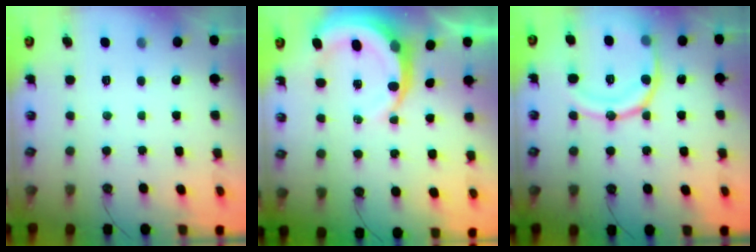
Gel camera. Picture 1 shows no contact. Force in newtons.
{"total": 7.7, "press": 7.6, "slide": 1.0}
{"total": 17.2, "press": 17.1, "slide": 2.0}